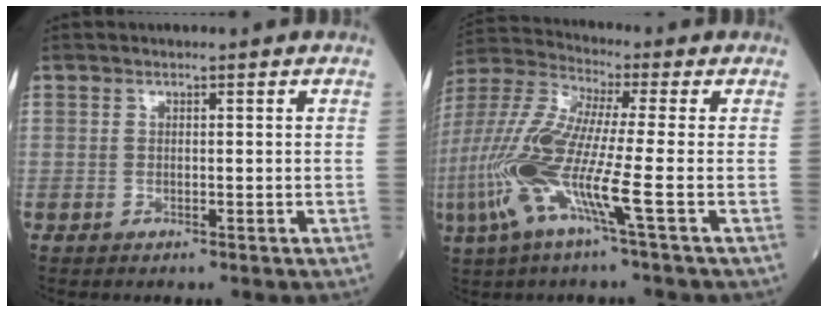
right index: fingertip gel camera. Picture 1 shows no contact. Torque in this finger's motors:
{"motor_torque": [1.66, -0.47, 1.05, 0.21]}